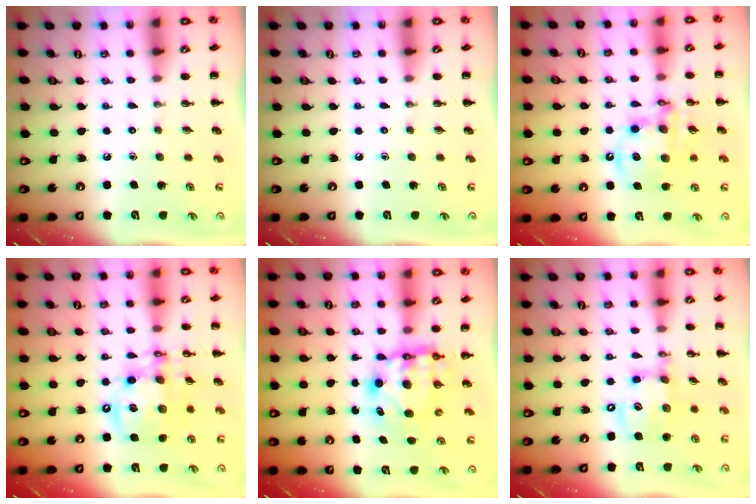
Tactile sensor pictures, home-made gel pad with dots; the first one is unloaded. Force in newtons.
{"total": 0.0}
{"total": 12.6, "press": 12.2, "slide": 3.1}
{"total": 14.1, "press": 13.8, "slide": 3.0}
{"total": 6.9, "press": 6.6, "slide": 1.9}
{"total": 12.4, "press": 12.2, "slide": 2.5}